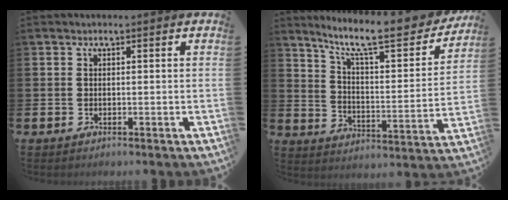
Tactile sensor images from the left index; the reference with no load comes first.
{"total": 11.1, "force": [9.3, 2.2, 5.6], "torque": [-0.118, -0.065, 0.149]}